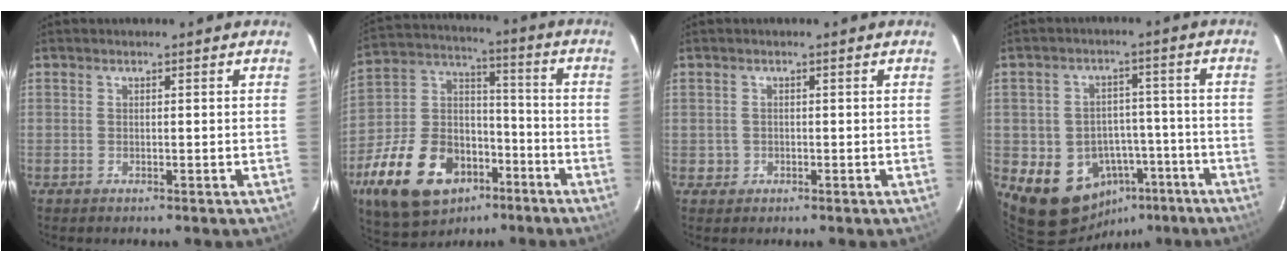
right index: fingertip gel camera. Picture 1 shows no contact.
{"total": 24.0, "force": [-12.9, 14.9, 13.6], "torque": [-0.300, 0.020, -0.200]}
{"total": 2.0, "force": [-0.3, 2.0, 0.0], "torque": [0.005, 0.011, 0.001]}
{"total": 12.9, "force": [-6.2, 10.6, 4.1], "torque": [-0.084, 0.040, -0.052]}